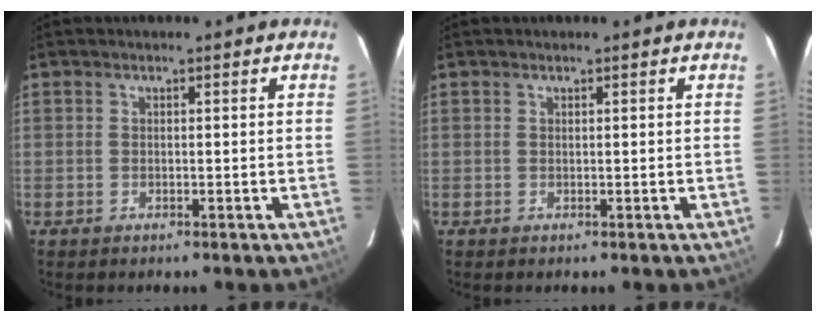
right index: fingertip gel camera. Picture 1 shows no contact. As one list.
[{"total": 0.0}]